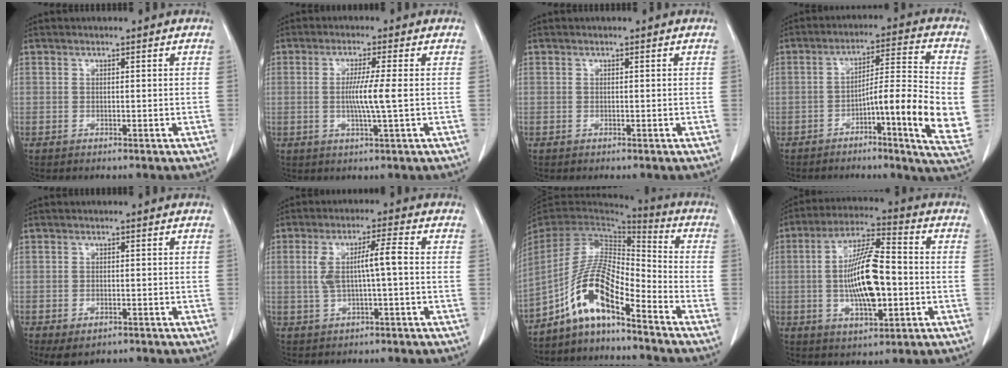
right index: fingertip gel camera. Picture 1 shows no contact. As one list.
[{"total": 5.1, "force": [-0.2, -0.8, 5.0], "torque": [-0.093, -0.010, -0.007]}, {"total": 0.0}, {"total": 13.6, "force": [-3.0, 0.0, 13.2], "torque": [-0.193, 0.002, -0.052]}, {"total": 3.5, "force": [-2.1, 1.9, 2.1], "torque": [-0.036, -0.006, -0.023]}, {"total": 6.4, "force": [0.0, 0.7, 6.3], "torque": [-0.125, 0.018, 0.003]}, {"total": 10.8, "force": [-6.9, 2.3, 7.9], "torque": [-0.166, 0.018, -0.132]}, {"total": 13.2, "force": [-1.5, 3.8, 12.6], "torque": [-0.240, 0.007, -0.025]}]